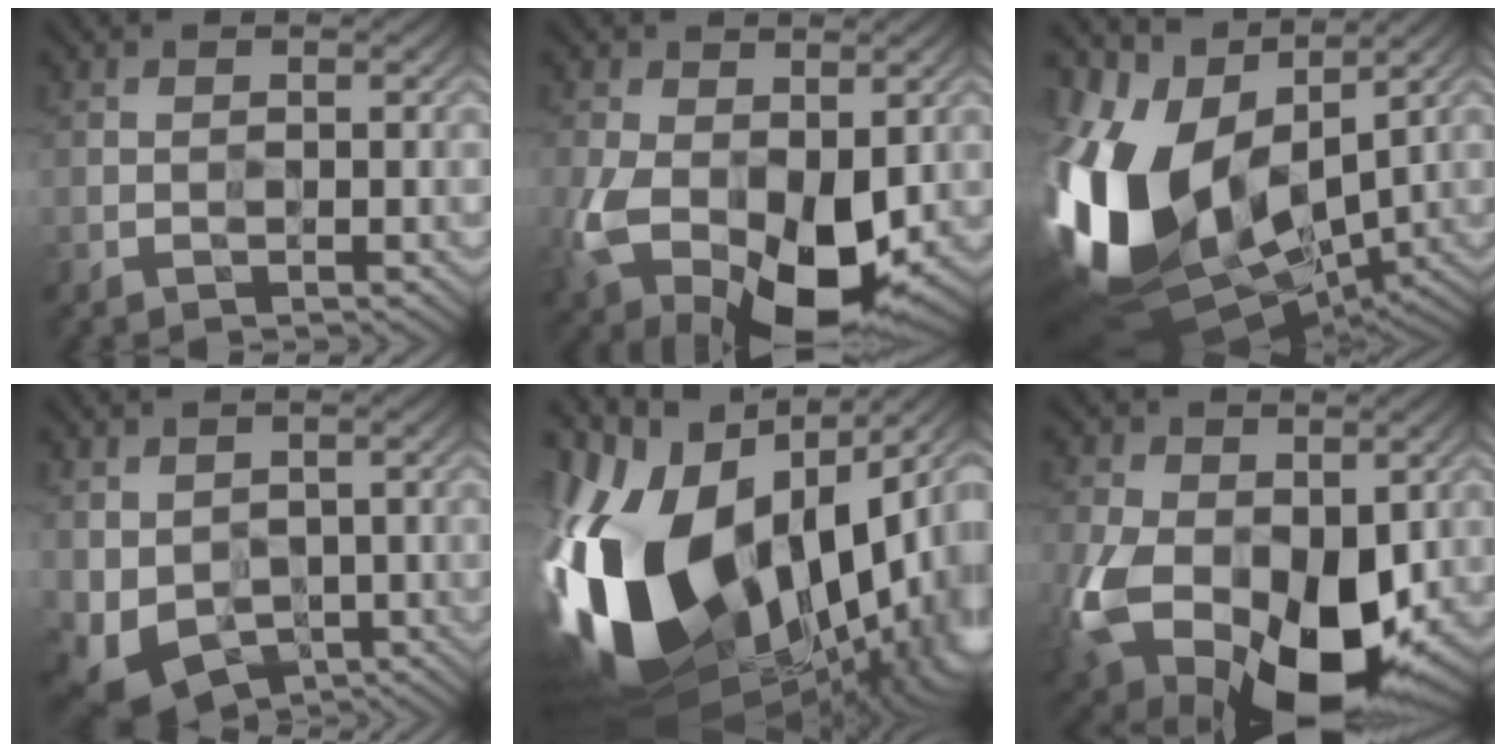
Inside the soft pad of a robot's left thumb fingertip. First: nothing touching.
{"total": 13.5, "force": [-3.2, 8.2, 10.2], "torque": [-0.221, -0.056, -0.031]}
{"total": 18.2, "force": [0.4, 11.6, 14.1], "torque": [-0.354, -0.040, 0.034]}
{"total": 9.7, "force": [-1.1, 7.2, 6.4], "torque": [-0.149, -0.046, 0.020]}
{"total": 21.1, "force": [-2.8, 12.7, 16.5], "torque": [-0.378, -0.068, -0.025]}
{"total": 16.3, "force": [-3.9, 10.4, 11.9], "torque": [-0.250, -0.063, -0.041]}